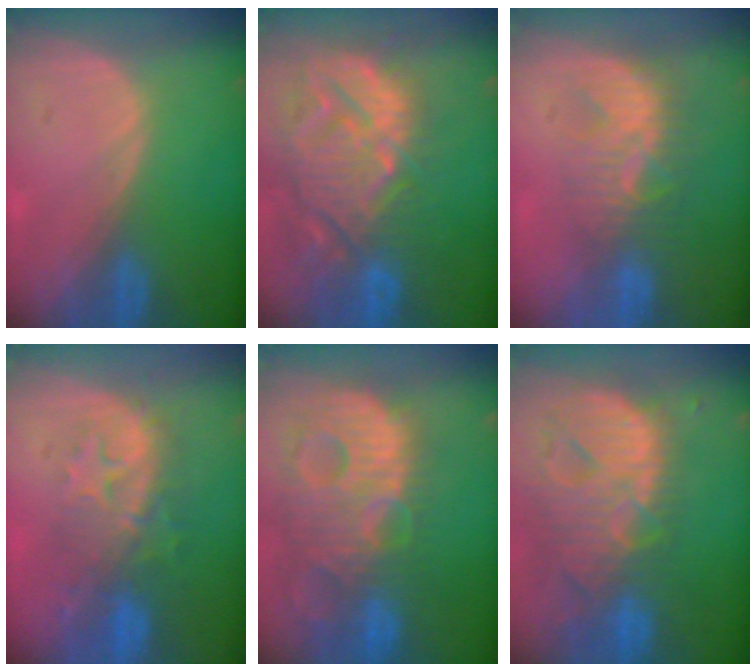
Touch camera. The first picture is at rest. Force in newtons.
{"total": 14.7, "press": 12.6, "slide": 7.5}
{"total": 7.7, "press": 7.2, "slide": 2.6}
{"total": 9.2, "press": 8.7, "slide": 3.2}
{"total": 14.1, "press": 12.2, "slide": 7.1}
{"total": 13.8, "press": 11.8, "slide": 7.1}